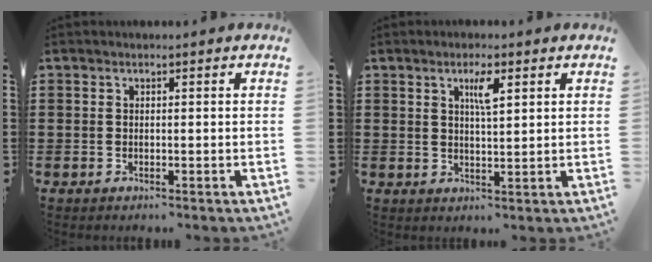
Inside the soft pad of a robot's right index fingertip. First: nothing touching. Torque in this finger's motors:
{"motor_torque": [0.54, 0.08, 0.13, 0.07]}